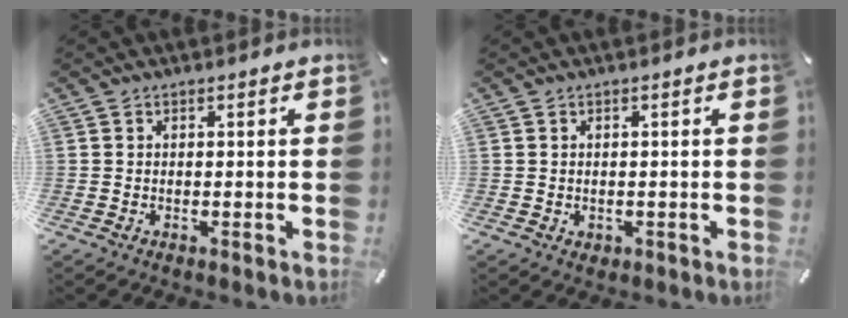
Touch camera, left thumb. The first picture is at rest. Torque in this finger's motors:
{"motor_torque": [0.19, 0.20, 0.00, 0.00, 0.00]}